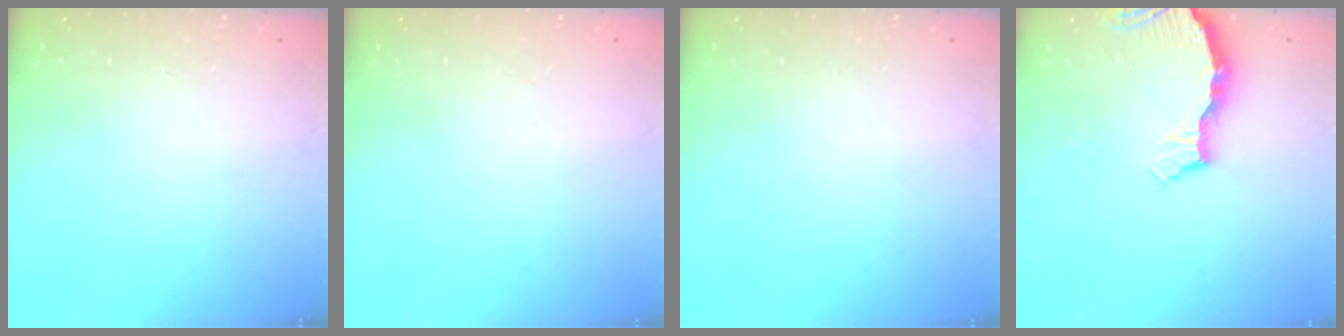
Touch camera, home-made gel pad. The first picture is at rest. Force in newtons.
{"total": 0.0}
{"total": 0.0}
{"total": 4.2, "press": 4.2, "slide": 0.3}